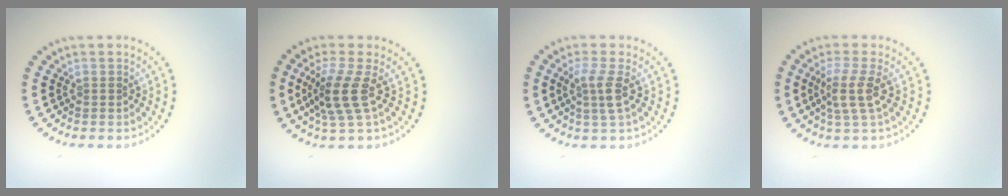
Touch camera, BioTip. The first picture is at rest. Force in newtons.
{"total": 3.5, "press": 2.6, "slide": 2.3}
{"total": 2.2, "press": 1.8, "slide": 1.3}
{"total": 2.9, "press": 2.3, "slide": 1.8}